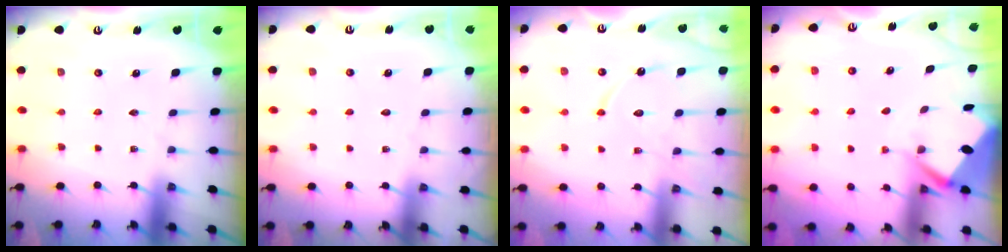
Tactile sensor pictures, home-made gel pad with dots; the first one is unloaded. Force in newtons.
{"total": 0.8, "press": 0.8, "slide": 0.2}
{"total": 11.0, "press": 10.9, "slide": 0.6}
{"total": 4.6, "press": 4.6, "slide": 0.4}